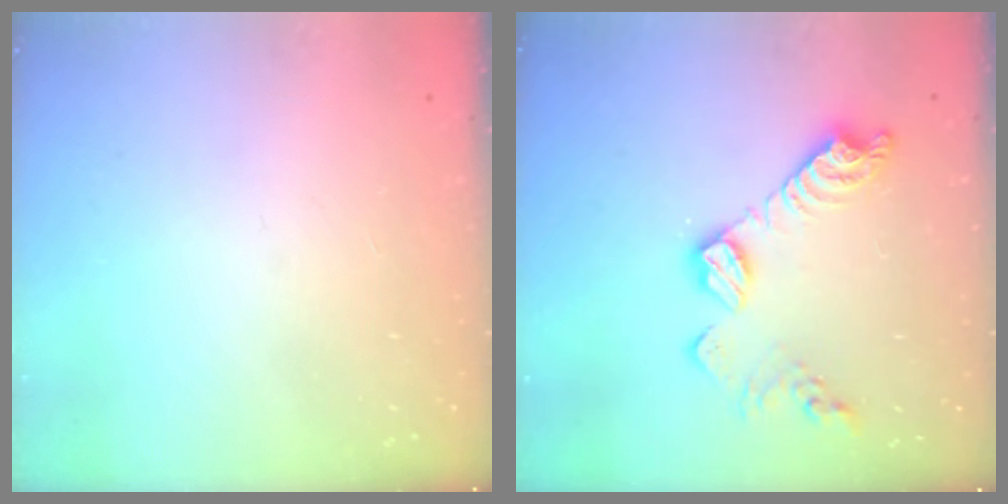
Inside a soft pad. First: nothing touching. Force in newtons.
{"total": 13.8, "press": 13.8, "slide": 0.9}